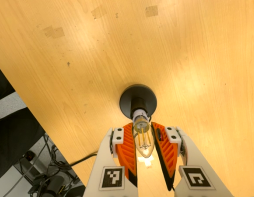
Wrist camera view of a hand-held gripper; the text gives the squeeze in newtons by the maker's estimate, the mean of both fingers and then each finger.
{"total": 13.7, "left": 12.9, "right": 14.5}